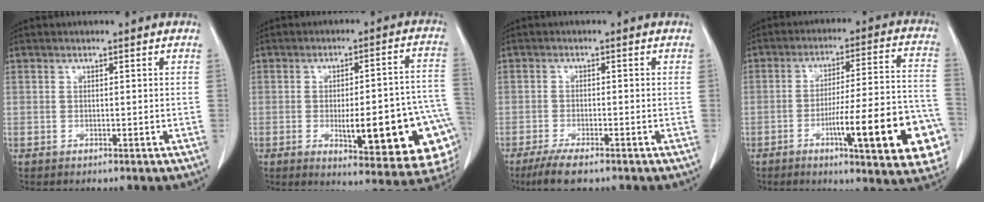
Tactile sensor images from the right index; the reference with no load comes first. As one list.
[{"total": 20.2, "force": [-5.3, 4.2, 19.0], "torque": [-0.156, 0.017, -0.049]}, {"total": 4.8, "force": [-3.4, 1.1, 3.1], "torque": [-0.064, -0.009, -0.059]}, {"total": 19.7, "force": [-7.2, 2.5, 18.2], "torque": [-0.187, 0.015, -0.091]}]